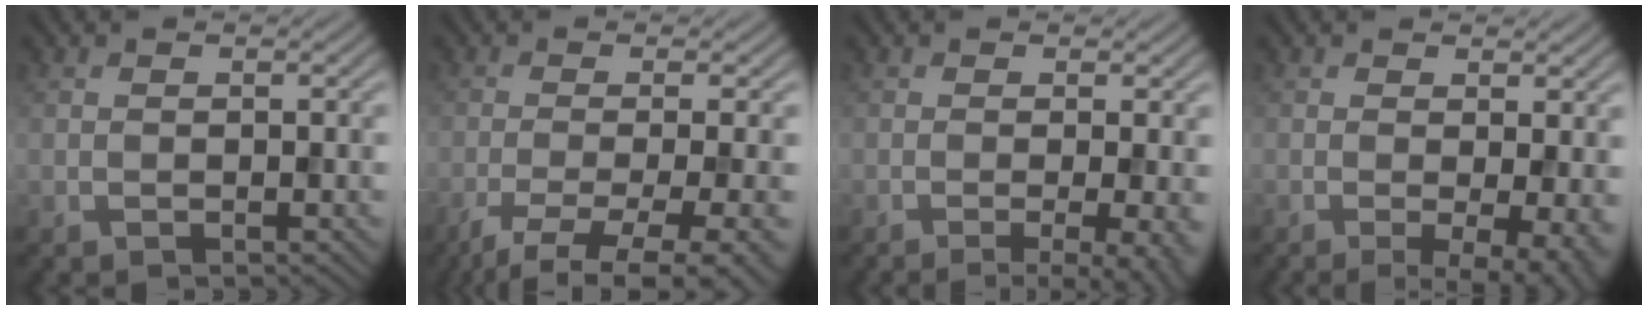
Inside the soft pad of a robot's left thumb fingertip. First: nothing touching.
{"total": 7.8, "force": [-4.0, 2.0, 6.5], "torque": [-0.105, -0.015, -0.060]}
{"total": 5.4, "force": [-1.5, 1.2, 5.0], "torque": [-0.069, -0.006, -0.020]}
{"total": 5.4, "force": [-0.9, 1.2, 5.2], "torque": [-0.080, -0.009, -0.011]}